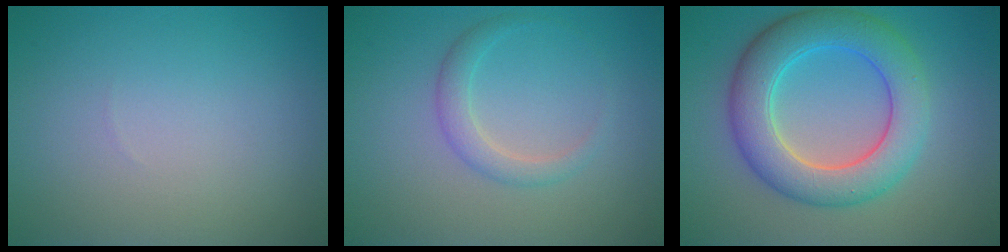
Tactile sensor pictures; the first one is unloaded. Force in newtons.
{"total": 1.9, "press": 1.9, "slide": 0.1}
{"total": 7.3, "press": 7.3, "slide": 0.3}